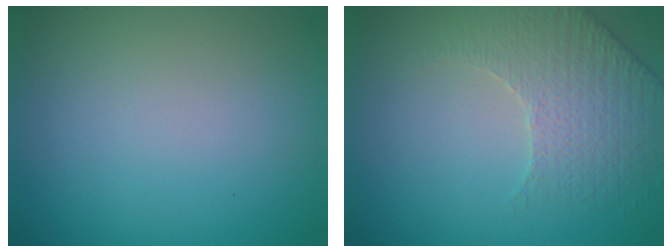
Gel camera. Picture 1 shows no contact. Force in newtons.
{"total": 2.6, "press": 2.4, "slide": 1.0}